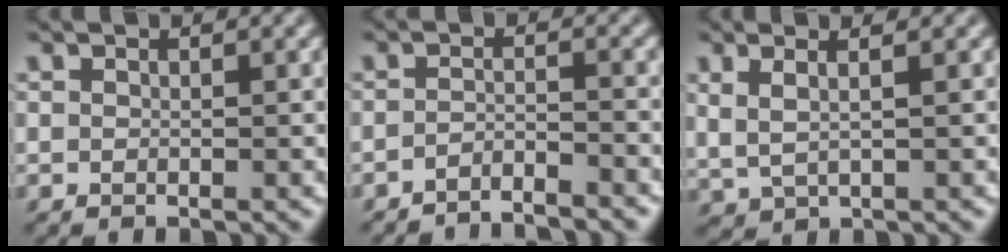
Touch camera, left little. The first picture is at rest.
{"total": 2.7, "force": [-2.6, -0.4, 0.3], "torque": [-0.004, 0.004, -0.049]}
{"total": 2.0, "force": [1.0, 0.3, 1.7], "torque": [-0.044, 0.002, 0.023]}